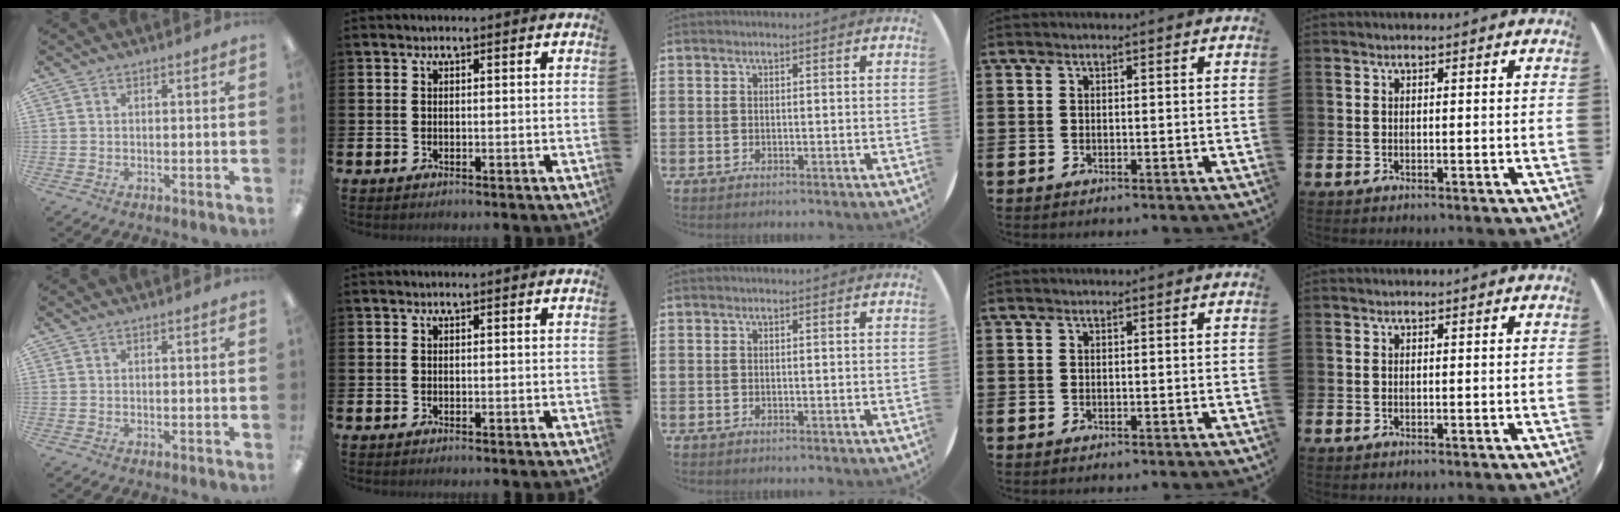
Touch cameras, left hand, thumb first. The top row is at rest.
{}